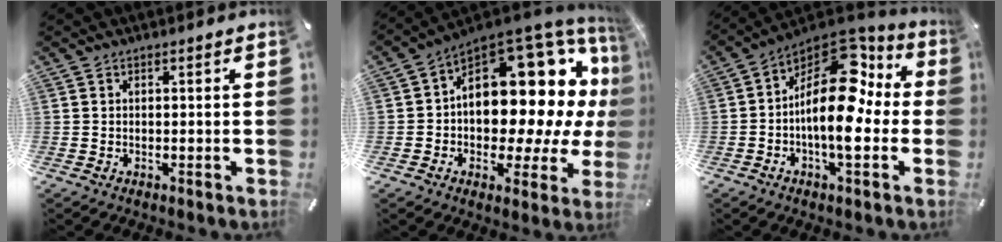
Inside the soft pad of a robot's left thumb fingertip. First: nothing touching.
{"total": 19.3, "force": [5.6, 12.2, 13.9], "torque": [-0.161, -0.077, 0.098]}
{"total": 17.4, "force": [0.9, 8.7, 15.0], "torque": [-0.257, -0.030, 0.016]}